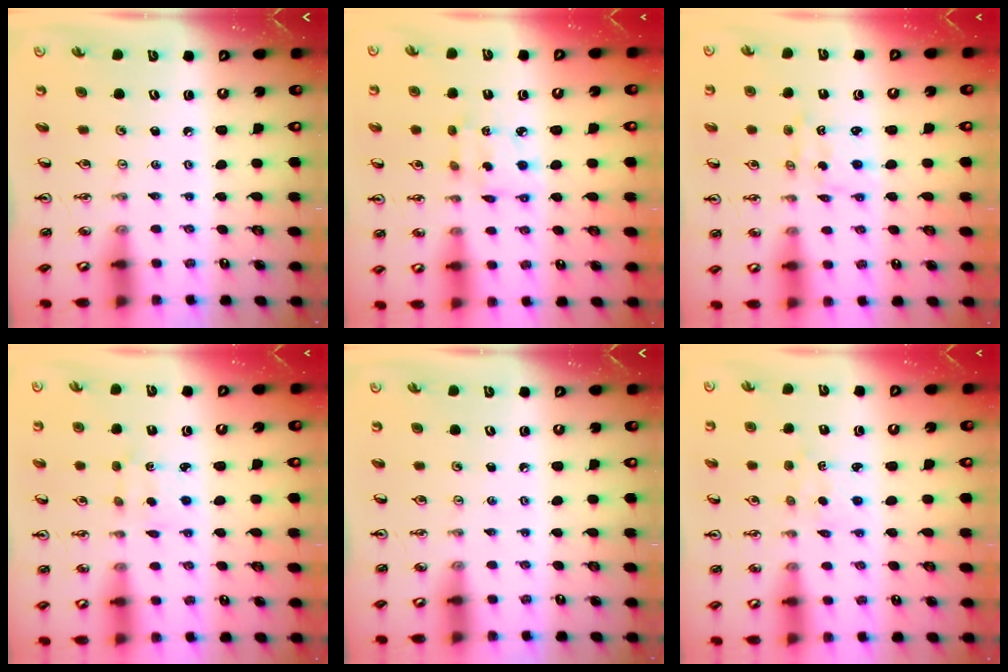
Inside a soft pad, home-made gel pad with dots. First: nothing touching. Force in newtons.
{"total": 4.4, "press": 4.4, "slide": 0.2}
{"total": 0.9, "press": 0.9, "slide": 0.1}
{"total": 2.6, "press": 2.5, "slide": 0.3}
{"total": 0.0}
{"total": 1.5, "press": 1.5, "slide": 0.3}